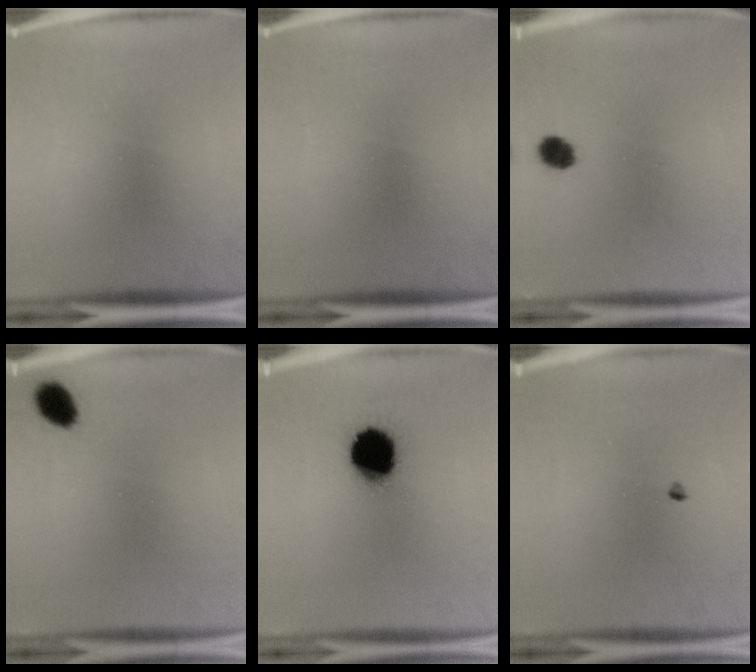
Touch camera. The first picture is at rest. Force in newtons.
{"total": 0.0}
{"total": 3.4}
{"total": 4.8}
{"total": 16.7}
{"total": 0.7}